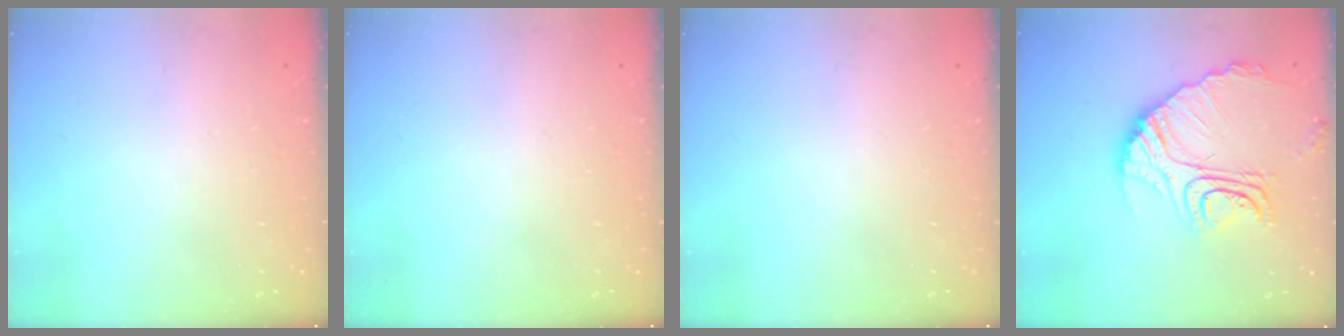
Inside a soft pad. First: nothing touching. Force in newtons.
{"total": 0.0}
{"total": 0.0}
{"total": 18.0, "press": 17.9, "slide": 1.5}